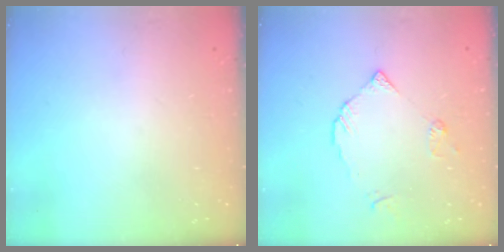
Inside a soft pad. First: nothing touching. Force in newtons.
{"total": 4.8, "press": 4.8, "slide": 0.5}